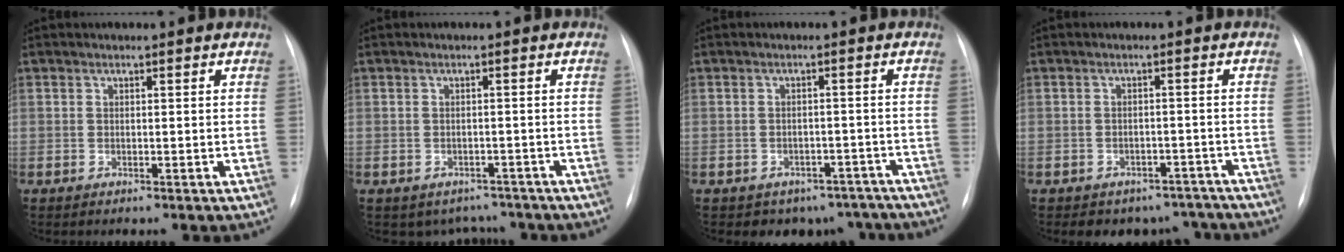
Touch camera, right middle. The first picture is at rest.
{"total": 4.6, "force": [-3.8, 2.7, 0.3], "torque": [0.007, 0.016, -0.044]}
{"total": 8.0, "force": [-6.3, 4.9, 0.7], "torque": [0.011, 0.024, -0.068]}
{"total": 7.4, "force": [-6.2, 4.0, 0.3], "torque": [0.018, 0.024, -0.070]}